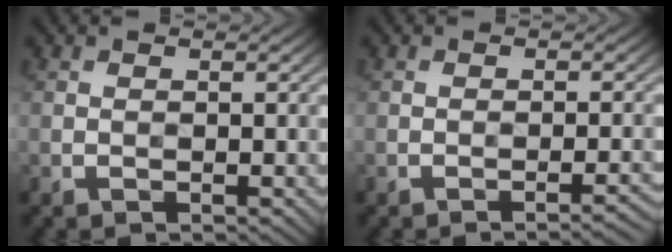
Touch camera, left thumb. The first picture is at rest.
{"total": 2.0, "force": [-1.4, 0.3, 1.5], "torque": [-0.014, 0.007, -0.025]}